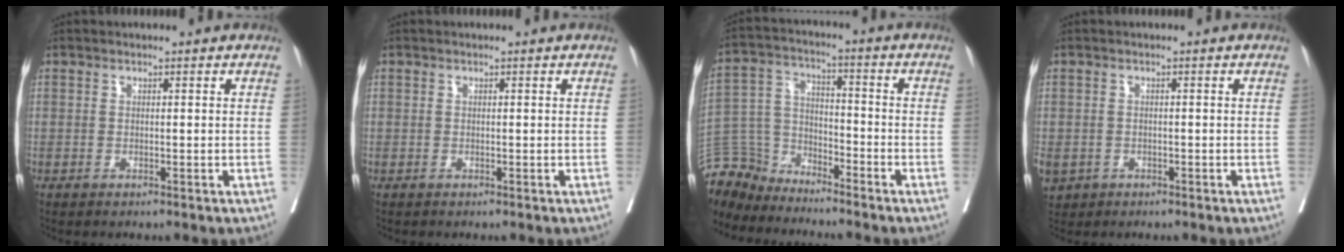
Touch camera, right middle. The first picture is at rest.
{"total": 0.0}
{"total": 8.8, "force": [-8.3, 2.8, -0.5], "torque": [-0.002, 0.017, -0.169]}
{"total": 5.8, "force": [-2.8, 4.8, 1.8], "torque": [-0.057, -0.006, -0.040]}